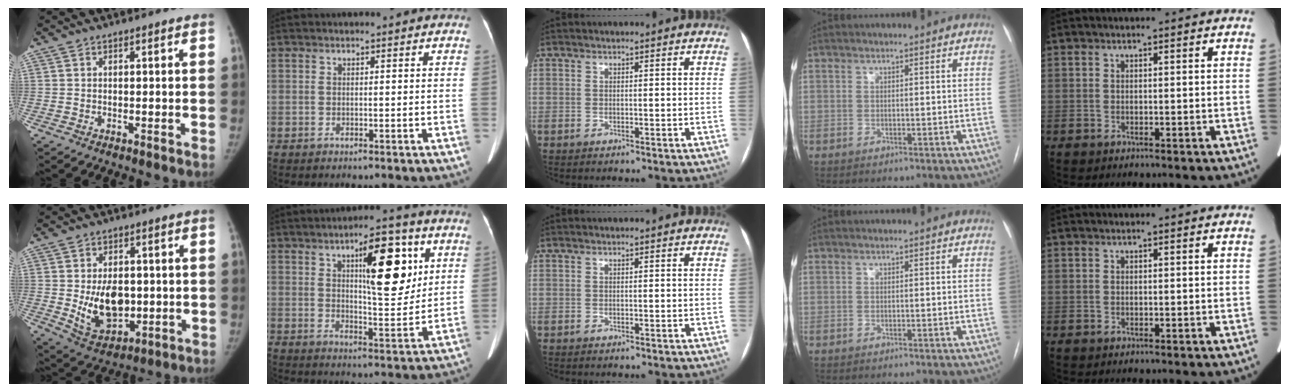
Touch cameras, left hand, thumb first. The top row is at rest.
{"thumb": {"total": 11.8, "force": [-0.6, 7.9, 8.8], "torque": [-0.111, -0.013, 0.009]}, "index": {"total": 12.3, "force": [4.7, 3.4, 10.8], "torque": [-0.158, 0.008, 0.072]}}